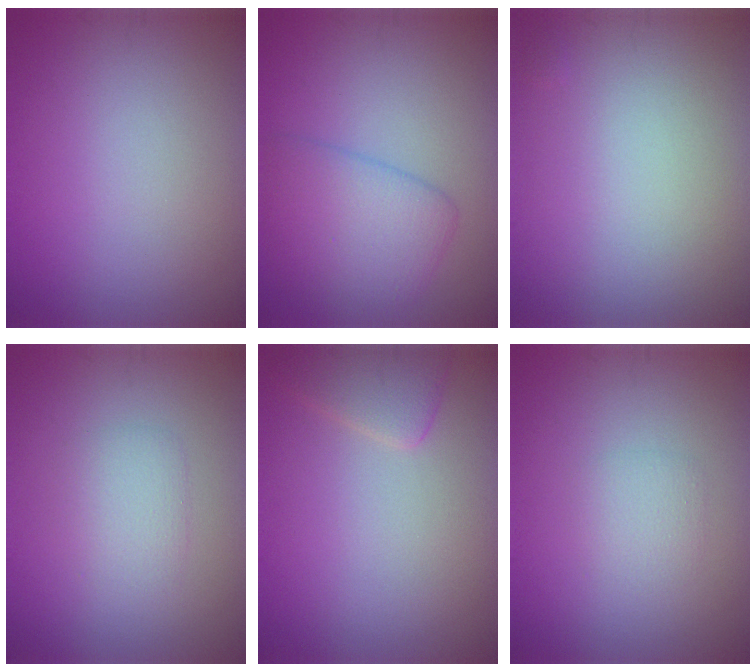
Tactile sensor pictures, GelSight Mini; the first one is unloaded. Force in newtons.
{"total": 4.9, "press": 4.9, "slide": 0.1}
{"total": 0.0}
{"total": 1.9, "press": 1.9, "slide": 0.0}
{"total": 2.1, "press": 2.1, "slide": 0.2}
{"total": 1.4, "press": 1.4, "slide": 0.1}